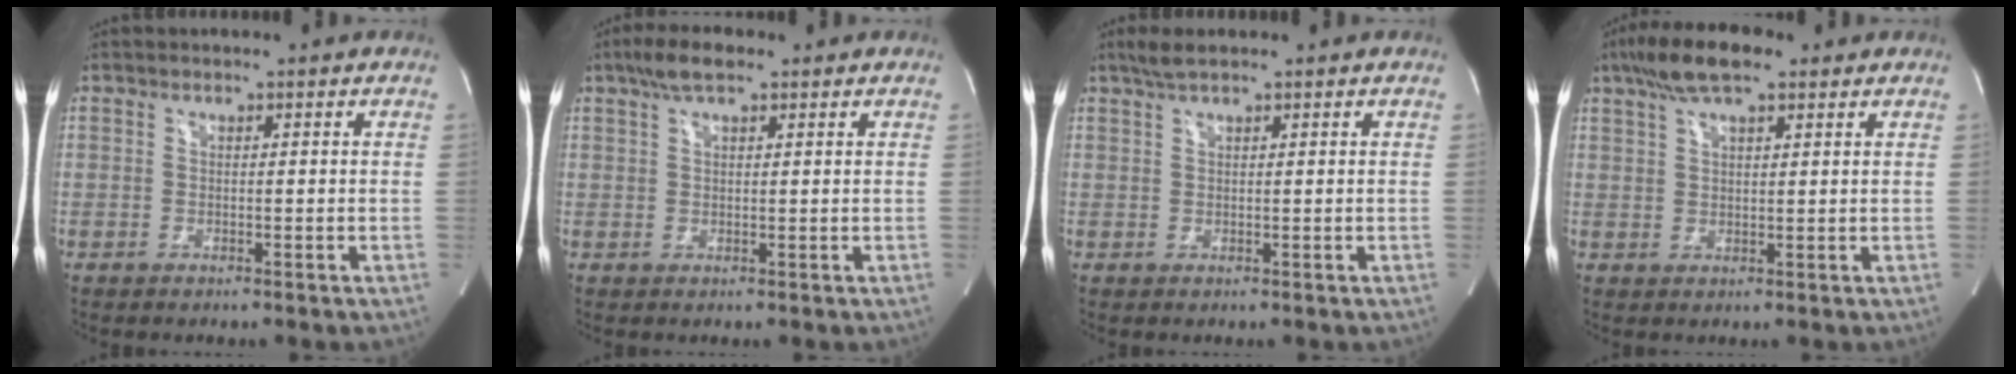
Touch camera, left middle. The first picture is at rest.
{"total": 4.4, "force": [2.9, 1.2, 3.1], "torque": [-0.065, 0.019, 0.053]}
{"total": 2.3, "force": [1.8, 0.2, 1.4], "torque": [-0.034, 0.011, 0.037]}
{"total": 8.1, "force": [5.4, 2.1, 5.6], "torque": [-0.112, 0.024, 0.094]}